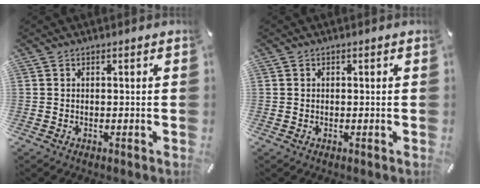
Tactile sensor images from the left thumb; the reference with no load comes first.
{"total": 0.6, "force": [0.0, 0.6, -0.2], "torque": [0.006, 0.007, -0.002]}